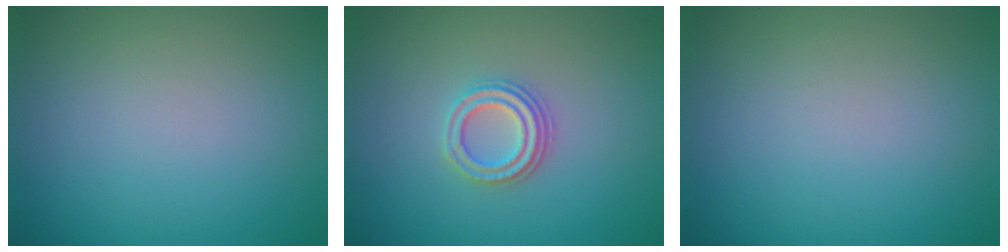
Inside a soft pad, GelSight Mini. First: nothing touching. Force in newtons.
{"total": 2.7, "press": 2.5, "slide": 1.2}
{"total": 0.0}